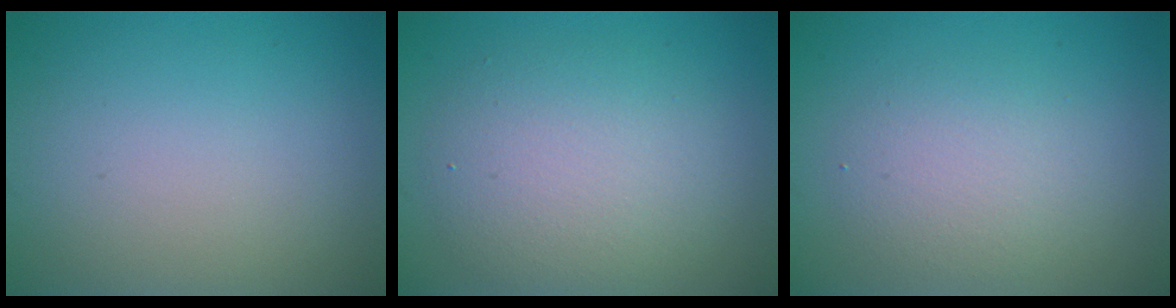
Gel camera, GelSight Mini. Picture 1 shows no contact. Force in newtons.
{"total": 5.4, "press": 5.3, "slide": 0.2}
{"total": 3.1, "press": 3.1, "slide": 0.1}